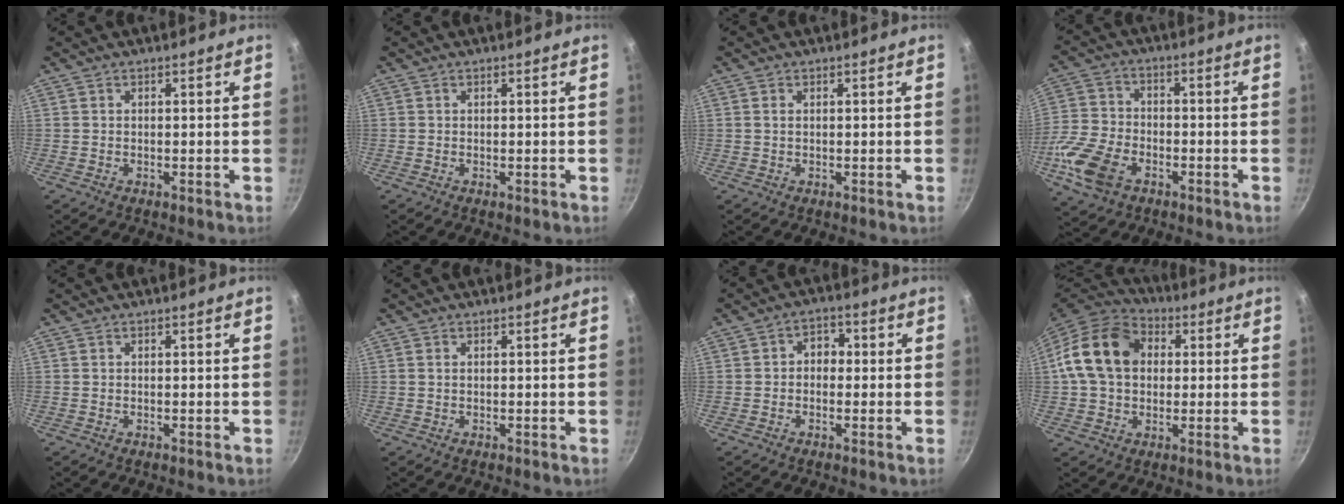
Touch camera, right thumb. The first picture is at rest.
{"total": 0.0}
{"total": 1.0, "force": [0.3, 0.6, 0.7], "torque": [-0.013, 0.002, 0.003]}
{"total": 12.2, "force": [-5.1, 8.0, 7.6], "torque": [-0.149, 0.021, -0.107]}
{"total": 0.0}
{"total": 0.5, "force": [0.2, 0.3, 0.4], "torque": [-0.007, 0.001, 0.003]}
{"total": 3.8, "force": [-0.1, 3.1, 2.3], "torque": [-0.008, 0.011, -0.011]}
{"total": 16.4, "force": [2.5, 12.5, 10.4], "torque": [-0.167, 0.028, 0.029]}